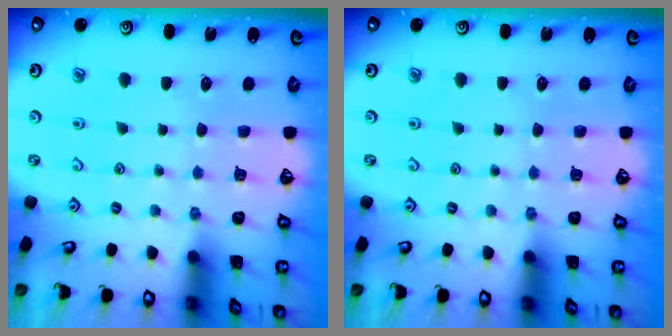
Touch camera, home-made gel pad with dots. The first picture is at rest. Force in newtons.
{"total": 0.0}